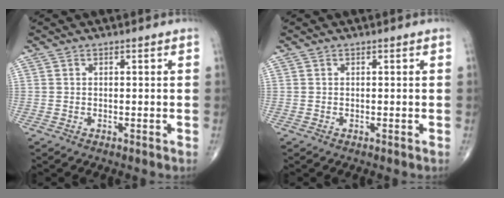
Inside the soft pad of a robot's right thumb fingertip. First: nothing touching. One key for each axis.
{"total": 0.0}